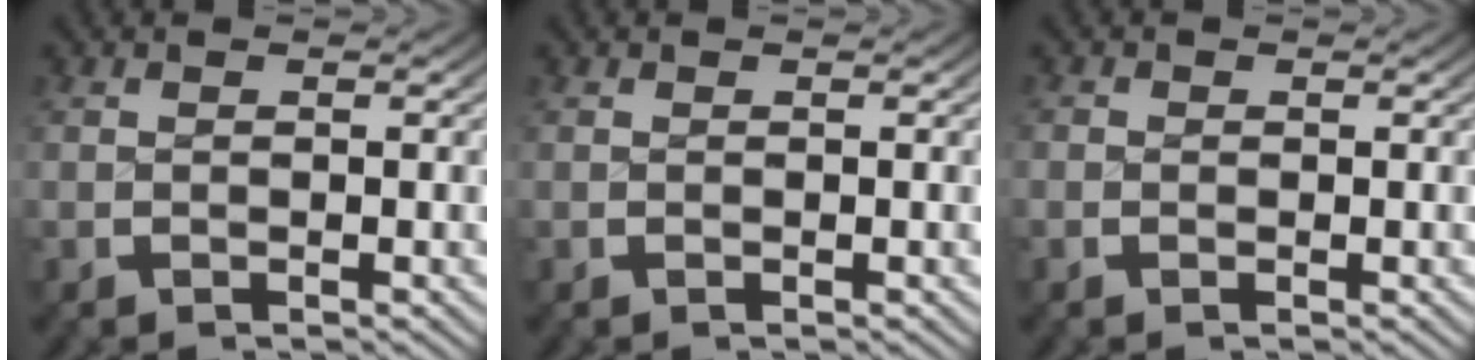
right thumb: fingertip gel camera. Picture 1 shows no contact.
{"total": 0.0}
{"total": 0.5, "force": [-0.2, 0.4, -0.3], "torque": [0.005, -0.006, -0.005]}